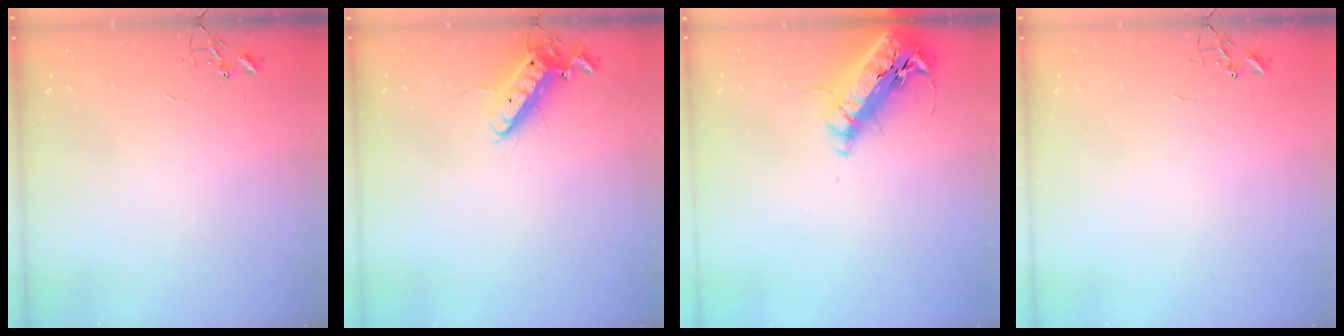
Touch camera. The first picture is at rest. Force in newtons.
{"total": 11.9, "press": 11.7, "slide": 2.2}
{"total": 21.2, "press": 20.8, "slide": 4.0}
{"total": 0.0}